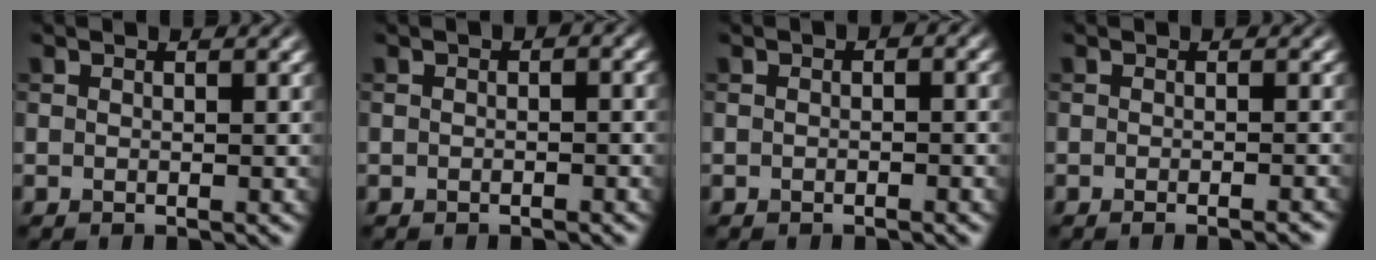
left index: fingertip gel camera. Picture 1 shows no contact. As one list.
[{"total": 1.3, "force": [-0.1, 0.6, 1.2], "torque": [-0.015, 0.003, -0.002]}, {"total": 1.2, "force": [-0.1, 0.5, 1.1], "torque": [-0.015, 0.002, -0.004]}, {"total": 2.0, "force": [-1.1, 0.5, 1.5], "torque": [-0.008, -0.001, -0.016]}]